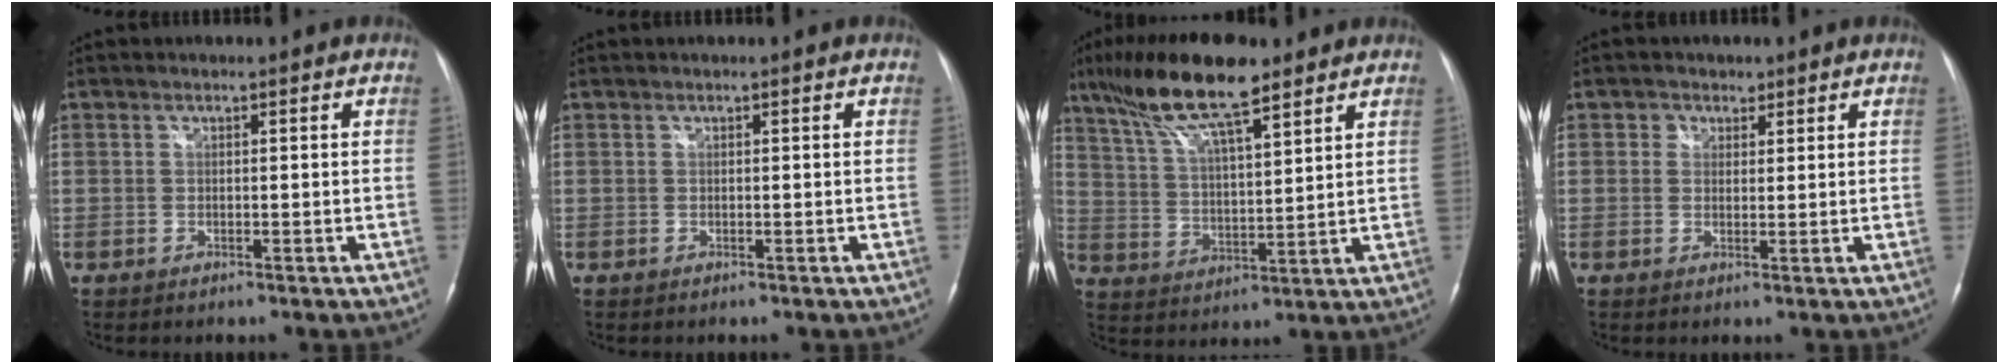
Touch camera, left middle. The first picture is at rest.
{"total": 0.0}
{"total": 14.6, "force": [10.2, 2.7, 10.0], "torque": [-0.192, 0.021, 0.188]}
{"total": 2.3, "force": [1.2, 2.0, 0.3], "torque": [0.000, 0.003, 0.013]}